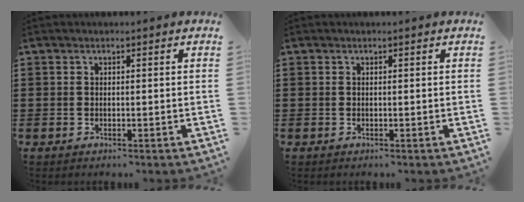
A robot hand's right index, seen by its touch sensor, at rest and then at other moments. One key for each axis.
{"total": 0.0}